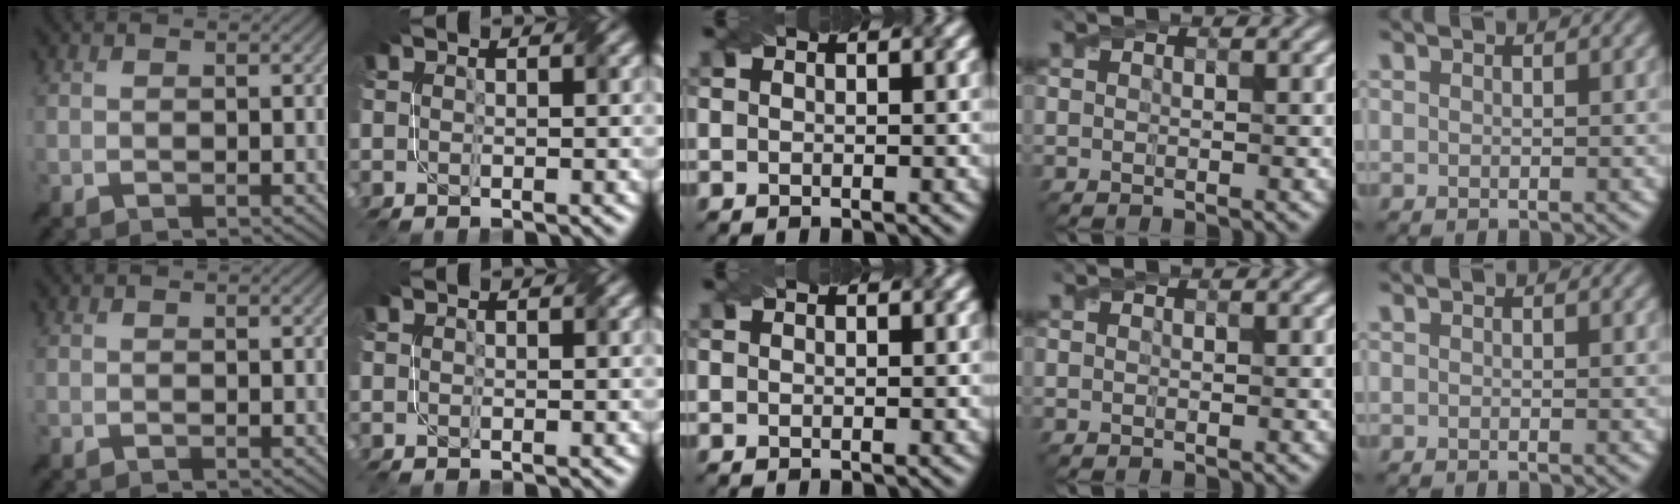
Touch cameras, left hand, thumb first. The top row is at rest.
{}